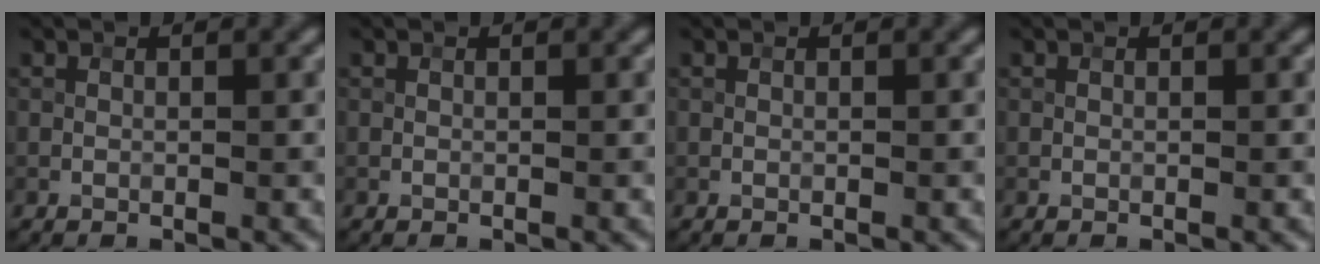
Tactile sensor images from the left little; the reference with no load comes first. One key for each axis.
{"total": 0.0}
{"total": 0.0}
{"total": 0.0}